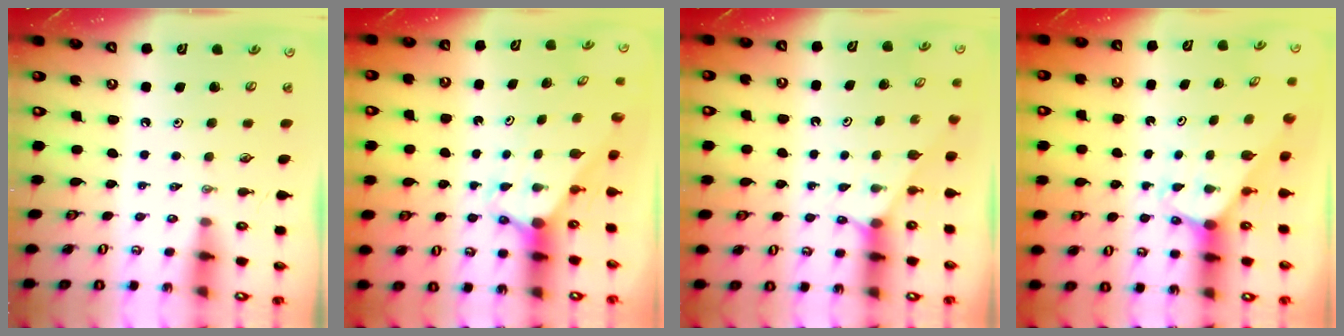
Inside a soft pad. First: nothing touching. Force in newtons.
{"total": 2.7, "press": 2.7, "slide": 0.0}
{"total": 1.9, "press": 1.9, "slide": 0.3}
{"total": 1.8, "press": 1.8, "slide": 0.1}